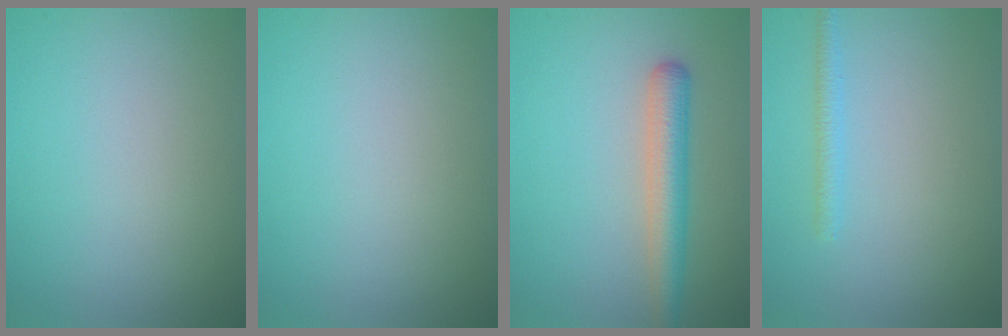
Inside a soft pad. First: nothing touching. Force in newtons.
{"total": 0.0}
{"total": 3.5, "press": 3.5, "slide": 0.1}
{"total": 1.3, "press": 1.3, "slide": 0.1}